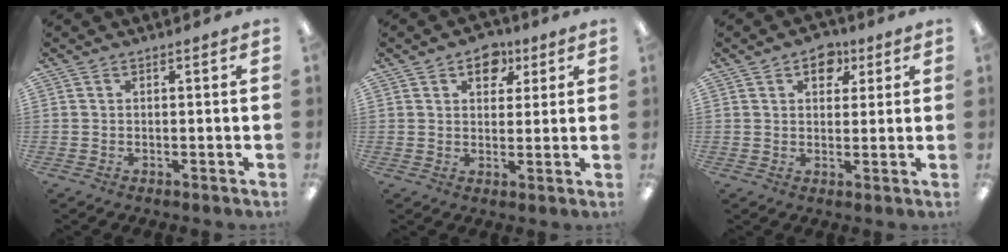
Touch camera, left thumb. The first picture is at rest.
{"total": 7.0, "force": [3.9, 4.8, 3.2], "torque": [-0.020, -0.015, 0.062]}
{"total": 6.1, "force": [3.4, 4.2, 2.9], "torque": [-0.012, -0.014, 0.053]}